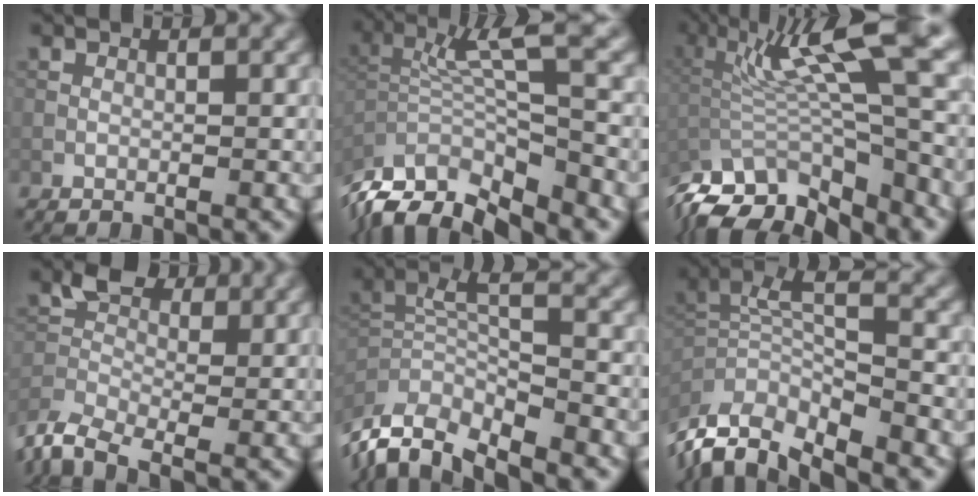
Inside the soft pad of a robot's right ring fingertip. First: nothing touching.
{"total": 9.7, "force": [-3.9, 3.0, 8.4], "torque": [-0.166, 0.009, -0.065]}
{"total": 12.2, "force": [-1.8, 4.3, 11.3], "torque": [-0.203, 0.001, -0.015]}
{"total": 5.2, "force": [-2.7, 2.9, 3.4], "torque": [-0.070, -0.001, -0.071]}
{"total": 9.4, "force": [-6.0, 2.9, 6.7], "torque": [-0.136, 0.005, -0.102]}
{"total": 10.0, "force": [-5.5, 3.2, 7.7], "torque": [-0.159, 0.004, -0.087]}